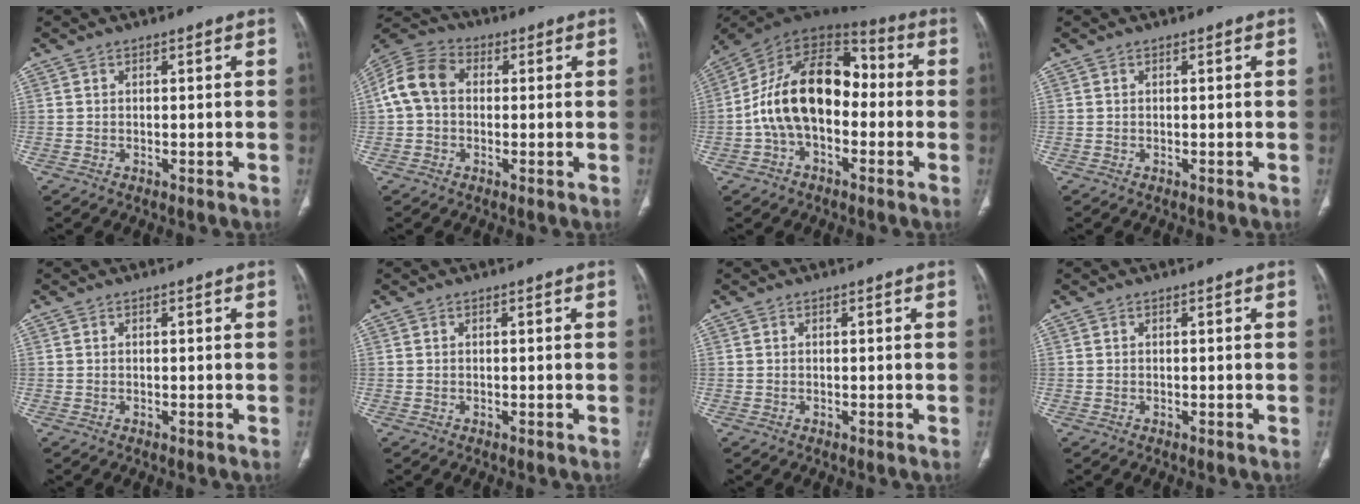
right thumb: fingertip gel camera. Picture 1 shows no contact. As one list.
[{"total": 10.4, "force": [0.8, 7.8, 6.8], "torque": [-0.134, 0.034, 0.004]}, {"total": 18.4, "force": [-1.9, 11.4, 14.3], "torque": [-0.228, 0.052, -0.043]}, {"total": 0.0}, {"total": 0.0}, {"total": 0.0}, {"total": 0.0}, {"total": 0.0}]